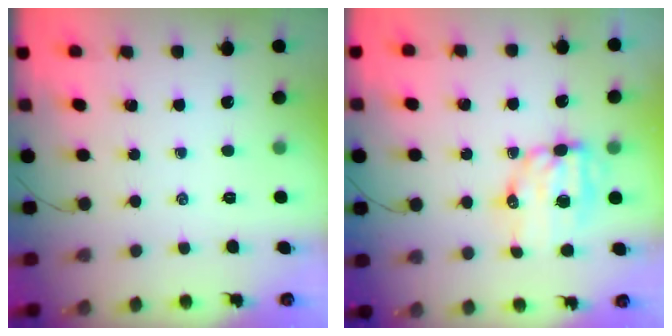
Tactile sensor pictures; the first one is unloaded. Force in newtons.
{"total": 9.4, "press": 9.2, "slide": 1.9}